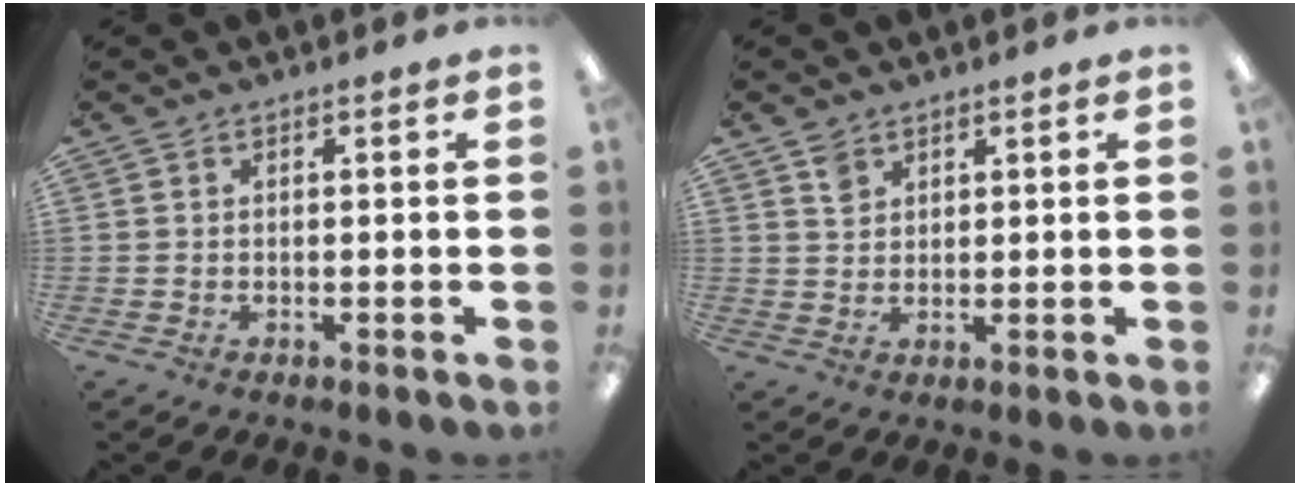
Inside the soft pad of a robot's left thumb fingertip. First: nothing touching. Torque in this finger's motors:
{"motor_torque": [-0.09, 0.03, -0.27, -0.28, -0.02]}